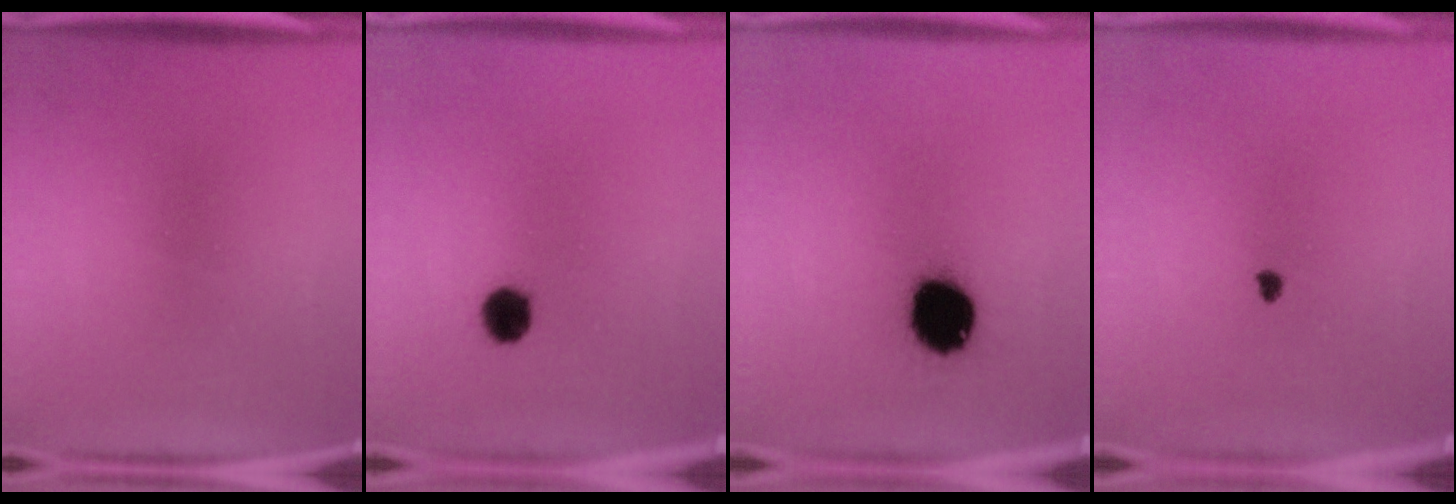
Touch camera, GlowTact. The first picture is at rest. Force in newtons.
{"total": 3.8}
{"total": 13.5}
{"total": 1.0}